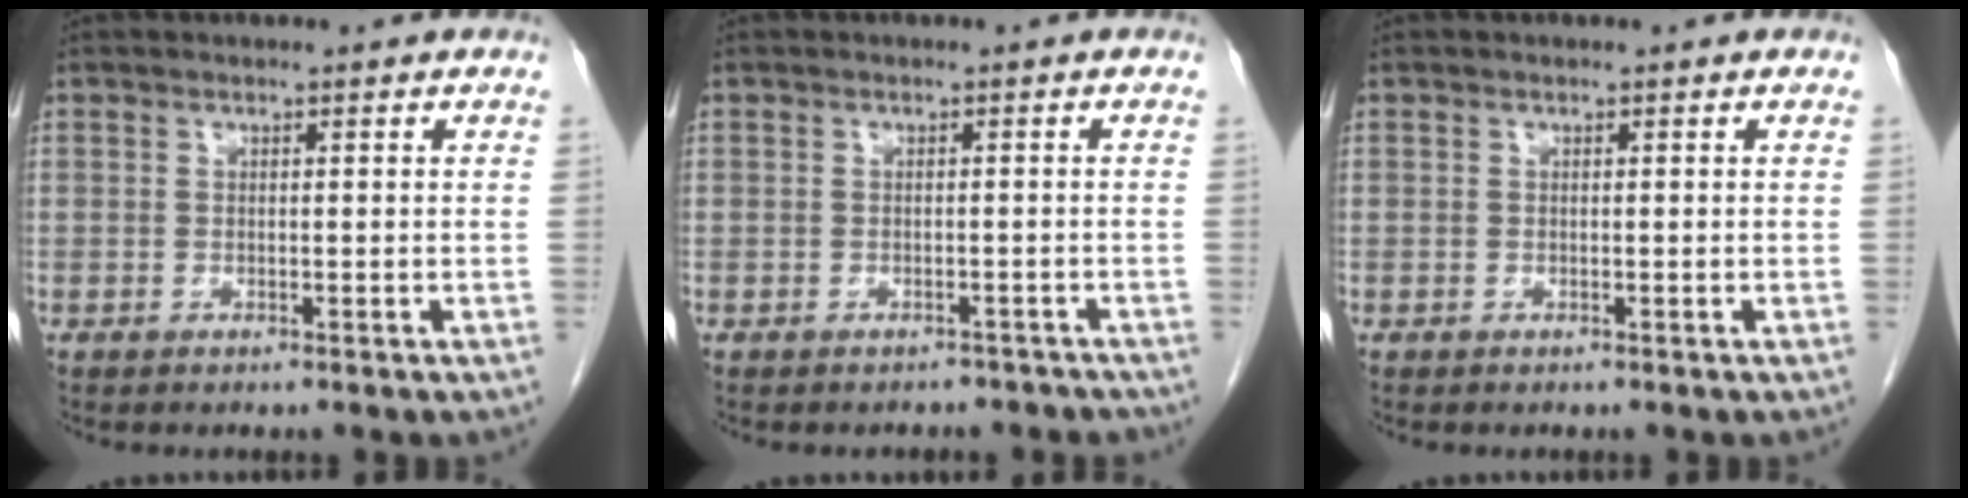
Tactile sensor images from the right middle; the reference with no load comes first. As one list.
[{"total": 4.0, "force": [-3.4, 2.0, 0.0], "torque": [-0.003, 0.010, -0.038]}, {"total": 0.0}]